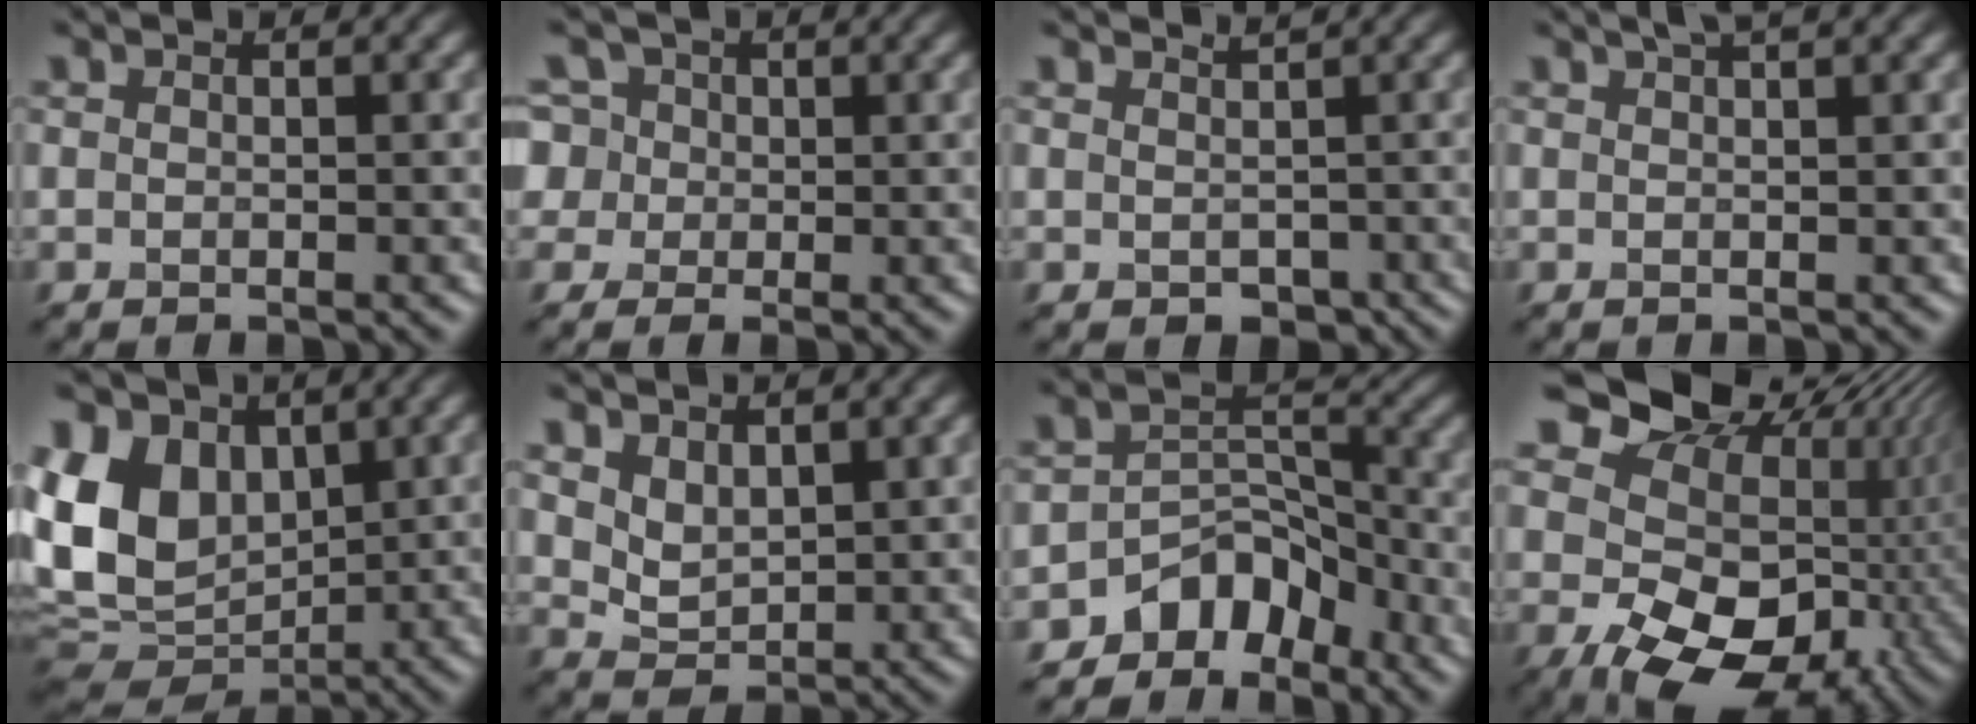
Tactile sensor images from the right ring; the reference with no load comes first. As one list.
[{"total": 5.6, "force": [1.9, 4.6, 2.6], "torque": [-0.053, 0.031, 0.003]}, {"total": 1.3, "force": [0.6, 0.8, 0.7], "torque": [-0.009, -0.009, 0.020]}, {"total": 2.7, "force": [1.8, 0.6, 1.9], "torque": [-0.015, 0.006, 0.019]}, {"total": 11.5, "force": [2.4, 8.4, 7.5], "torque": [-0.178, 0.001, 0.041]}, {"total": 3.3, "force": [2.1, 1.9, 1.8], "torque": [-0.042, -0.009, 0.042]}, {"total": 4.9, "force": [-3.5, 3.1, 1.3], "torque": [0.001, 0.007, -0.061]}, {"total": 19.0, "force": [2.3, 13.9, 12.7], "torque": [-0.196, -0.013, 0.064]}]